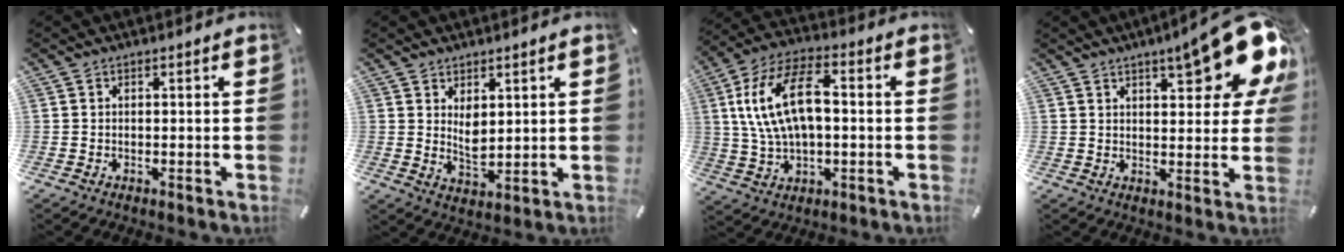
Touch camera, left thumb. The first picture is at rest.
{"total": 4.6, "force": [2.1, 2.6, 3.2], "torque": [-0.050, -0.013, 0.037]}
{"total": 15.2, "force": [2.2, 8.6, 12.3], "torque": [-0.256, 0.016, 0.041]}
{"total": 16.8, "force": [10.2, 5.3, 12.2], "torque": [-0.161, -0.065, 0.165]}